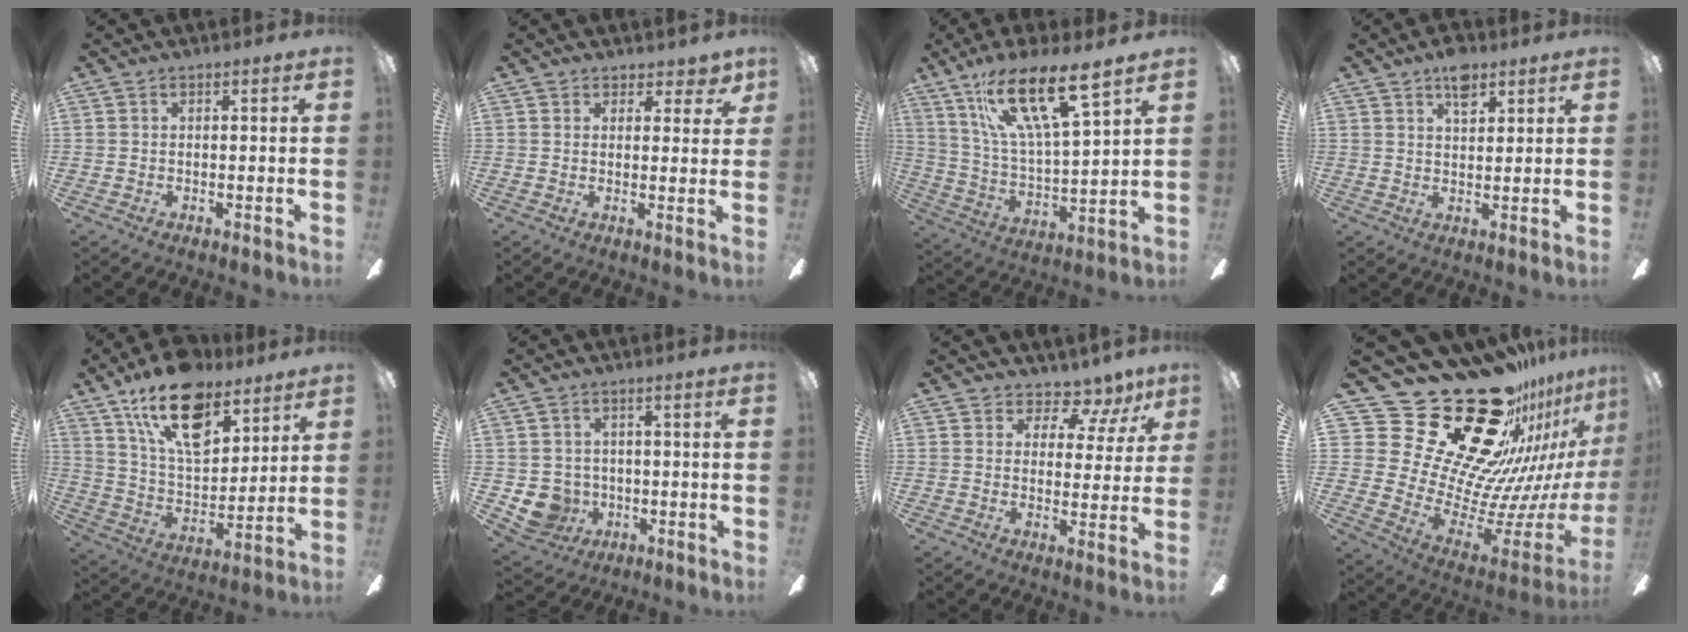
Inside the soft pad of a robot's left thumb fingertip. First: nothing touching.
{"total": 3.6, "force": [2.6, 2.1, 1.3], "torque": [0.002, -0.015, 0.044]}
{"total": 20.0, "force": [13.1, 4.8, 14.3], "torque": [-0.277, -0.072, 0.213]}
{"total": 6.3, "force": [4.1, 3.0, 3.7], "torque": [-0.049, -0.014, 0.069]}
{"total": 19.8, "force": [12.4, 9.8, 11.9], "torque": [-0.207, -0.056, 0.222]}
{"total": 6.7, "force": [-1.2, 6.4, 1.6], "torque": [-0.059, 0.000, -0.021]}
{"total": 7.7, "force": [6.0, 3.8, 2.8], "torque": [-0.033, -0.048, 0.108]}
{"total": 39.5, "force": [23.6, 21.2, 23.5], "torque": [-0.336, -0.216, 0.496]}